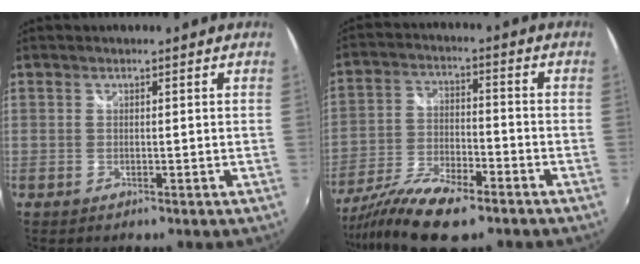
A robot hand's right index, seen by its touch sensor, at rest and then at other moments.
{"total": 13.5, "force": [-9.9, 3.9, 8.3], "torque": [-0.176, -0.031, -0.186]}